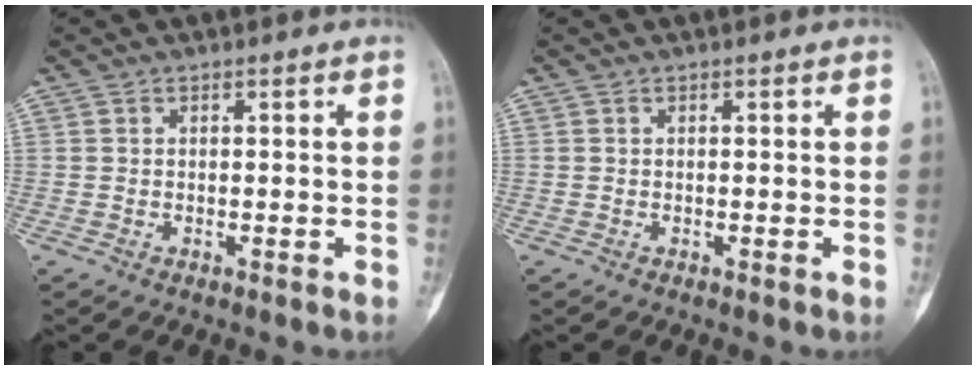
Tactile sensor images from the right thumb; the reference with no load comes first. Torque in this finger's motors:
{"motor_torque": [-0.01, -0.01, 0.00, 0.00, 0.00]}